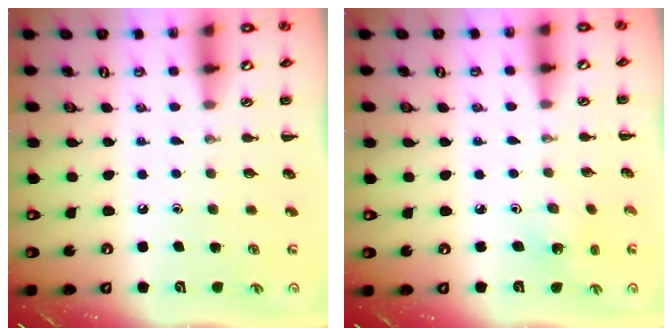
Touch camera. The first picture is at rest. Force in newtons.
{"total": 1.6, "press": 1.5, "slide": 0.7}